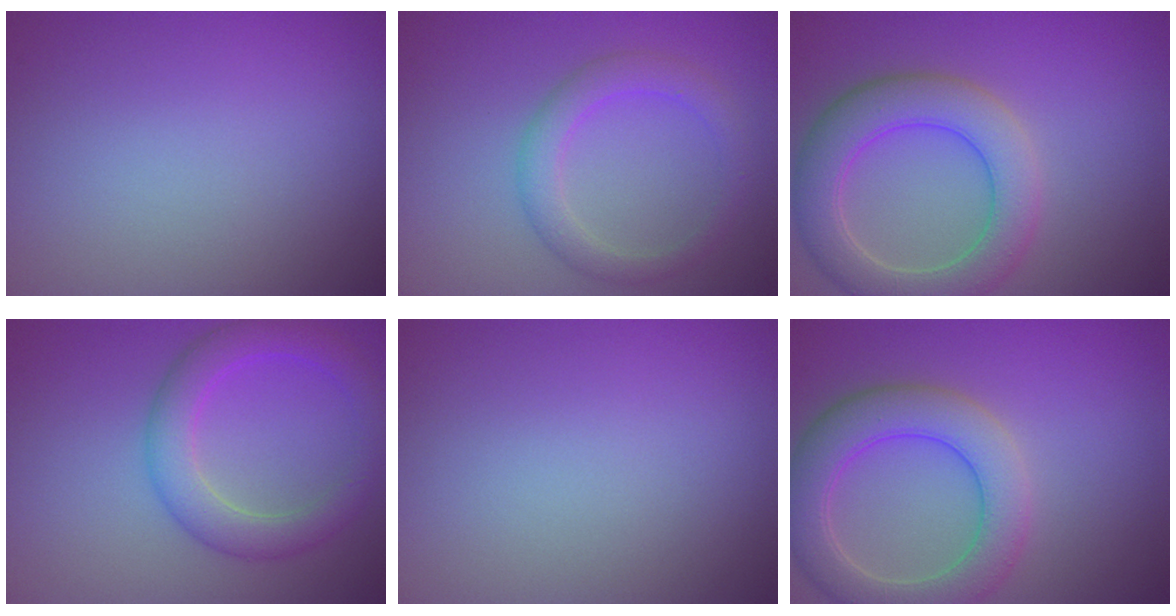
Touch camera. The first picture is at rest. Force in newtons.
{"total": 2.9, "press": 2.9, "slide": 0.1}
{"total": 6.0, "press": 6.0, "slide": 0.7}
{"total": 4.2, "press": 4.2, "slide": 0.1}
{"total": 0.0}
{"total": 6.0, "press": 6.0, "slide": 0.3}